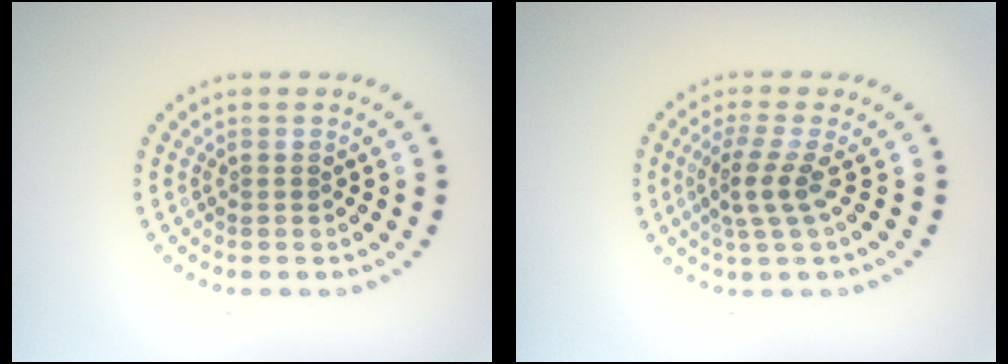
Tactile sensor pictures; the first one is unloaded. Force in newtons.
{"total": 2.6, "press": 1.8, "slide": 1.9}